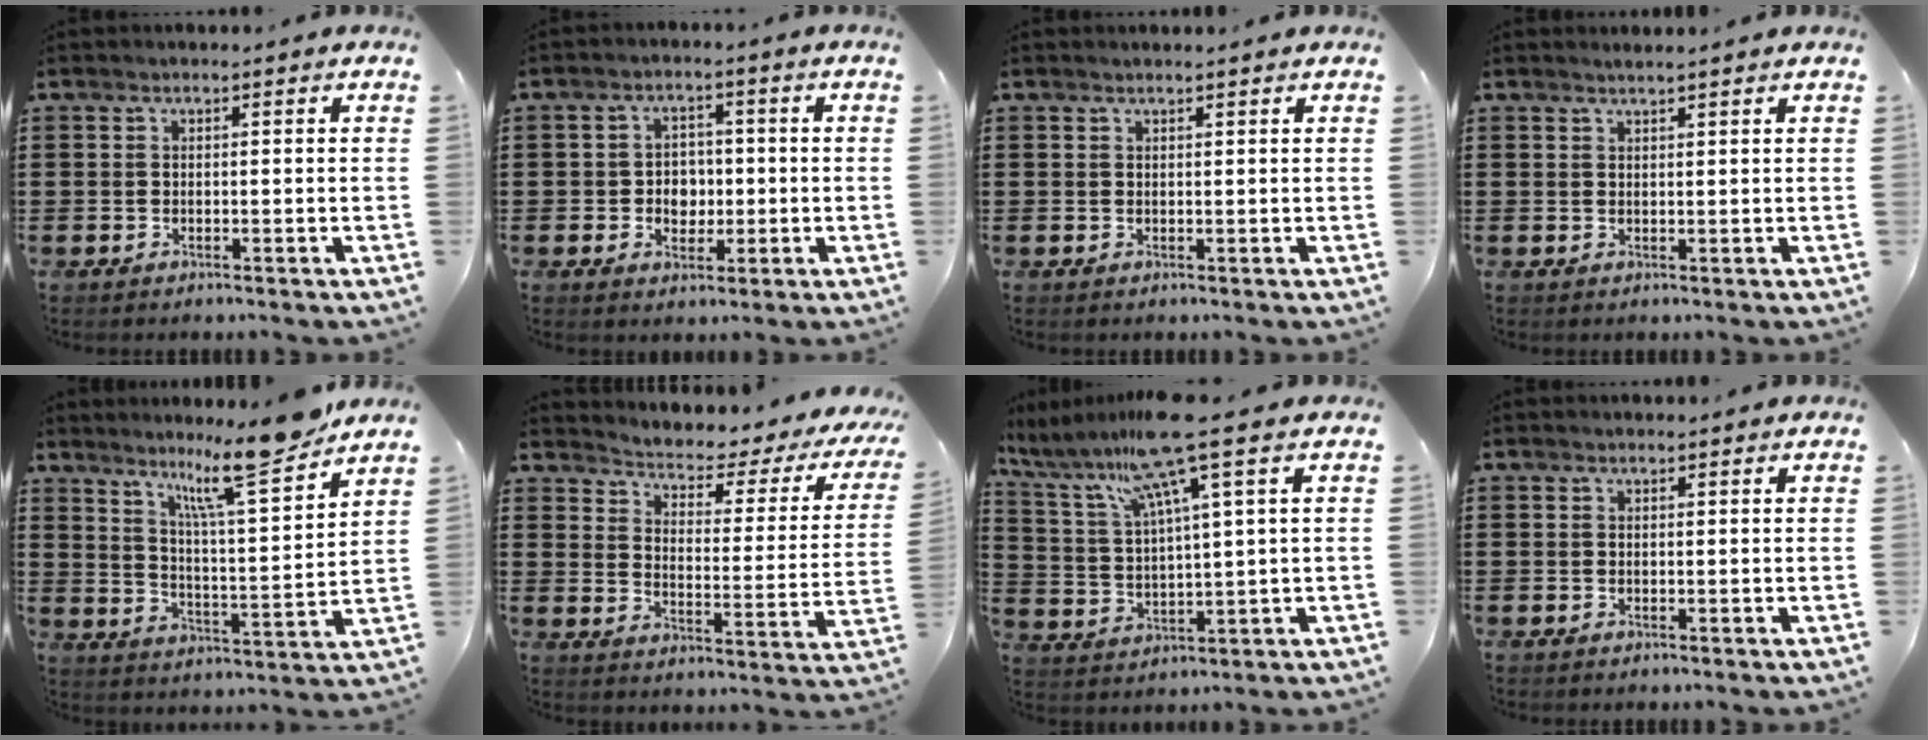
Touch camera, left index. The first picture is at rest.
{"total": 3.9, "force": [-0.5, 3.4, 2.0], "torque": [-0.040, 0.004, -0.014]}
{"total": 0.6, "force": [0.5, 0.0, 0.1], "torque": [-0.003, -0.001, 0.011]}
{"total": 1.1, "force": [1.1, -0.2, 0.2], "torque": [-0.004, 0.001, 0.020]}
{"total": 13.0, "force": [10.7, 1.0, 7.5], "torque": [-0.143, -0.060, 0.176]}
{"total": 2.2, "force": [1.6, 0.8, 1.3], "torque": [-0.042, -0.020, 0.013]}
{"total": 10.7, "force": [6.9, 0.2, 8.2], "torque": [-0.186, -0.031, 0.115]}
{"total": 0.0}